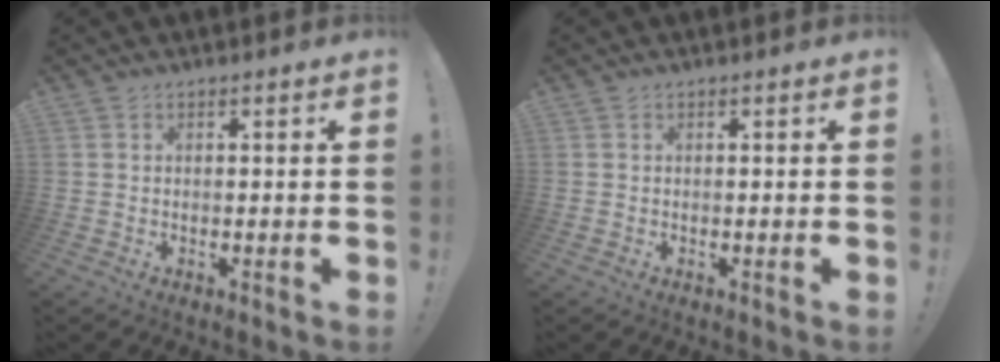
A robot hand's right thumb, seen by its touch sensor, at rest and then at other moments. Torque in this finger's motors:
{"motor_torque": [-0.01, -0.06, 0.15, -0.04, -0.01]}